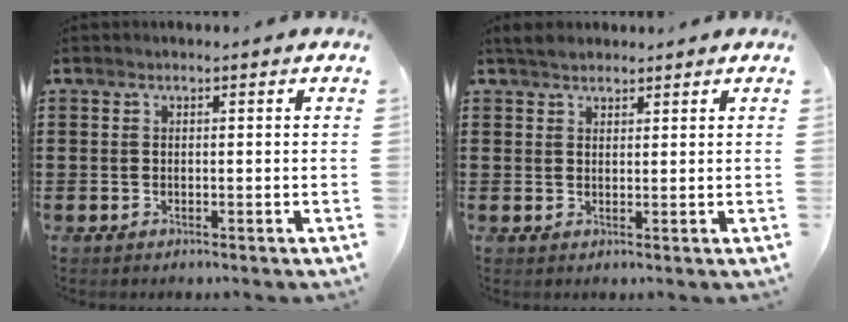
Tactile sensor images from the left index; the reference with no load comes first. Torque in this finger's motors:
{"motor_torque": [0.03, 0.05, 0.00, -0.03]}